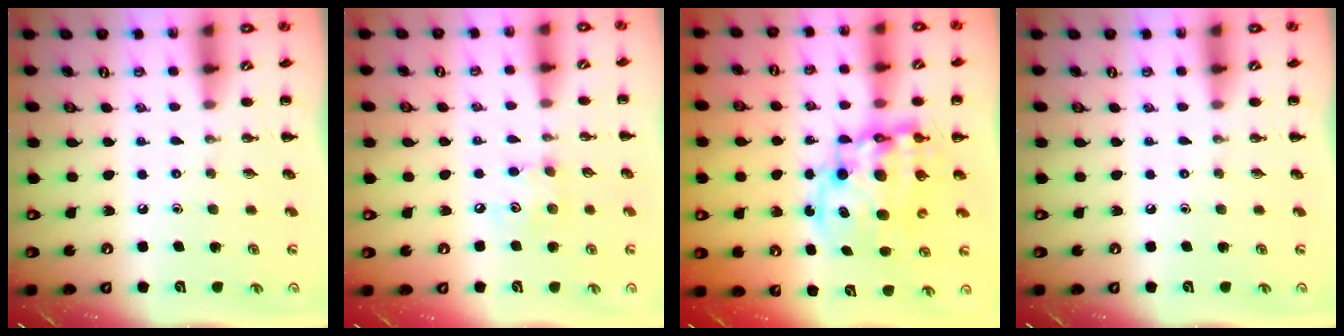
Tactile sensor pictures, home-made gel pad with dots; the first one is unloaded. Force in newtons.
{"total": 5.0, "press": 5.0, "slide": 0.7}
{"total": 13.5, "press": 13.1, "slide": 3.4}
{"total": 0.0}